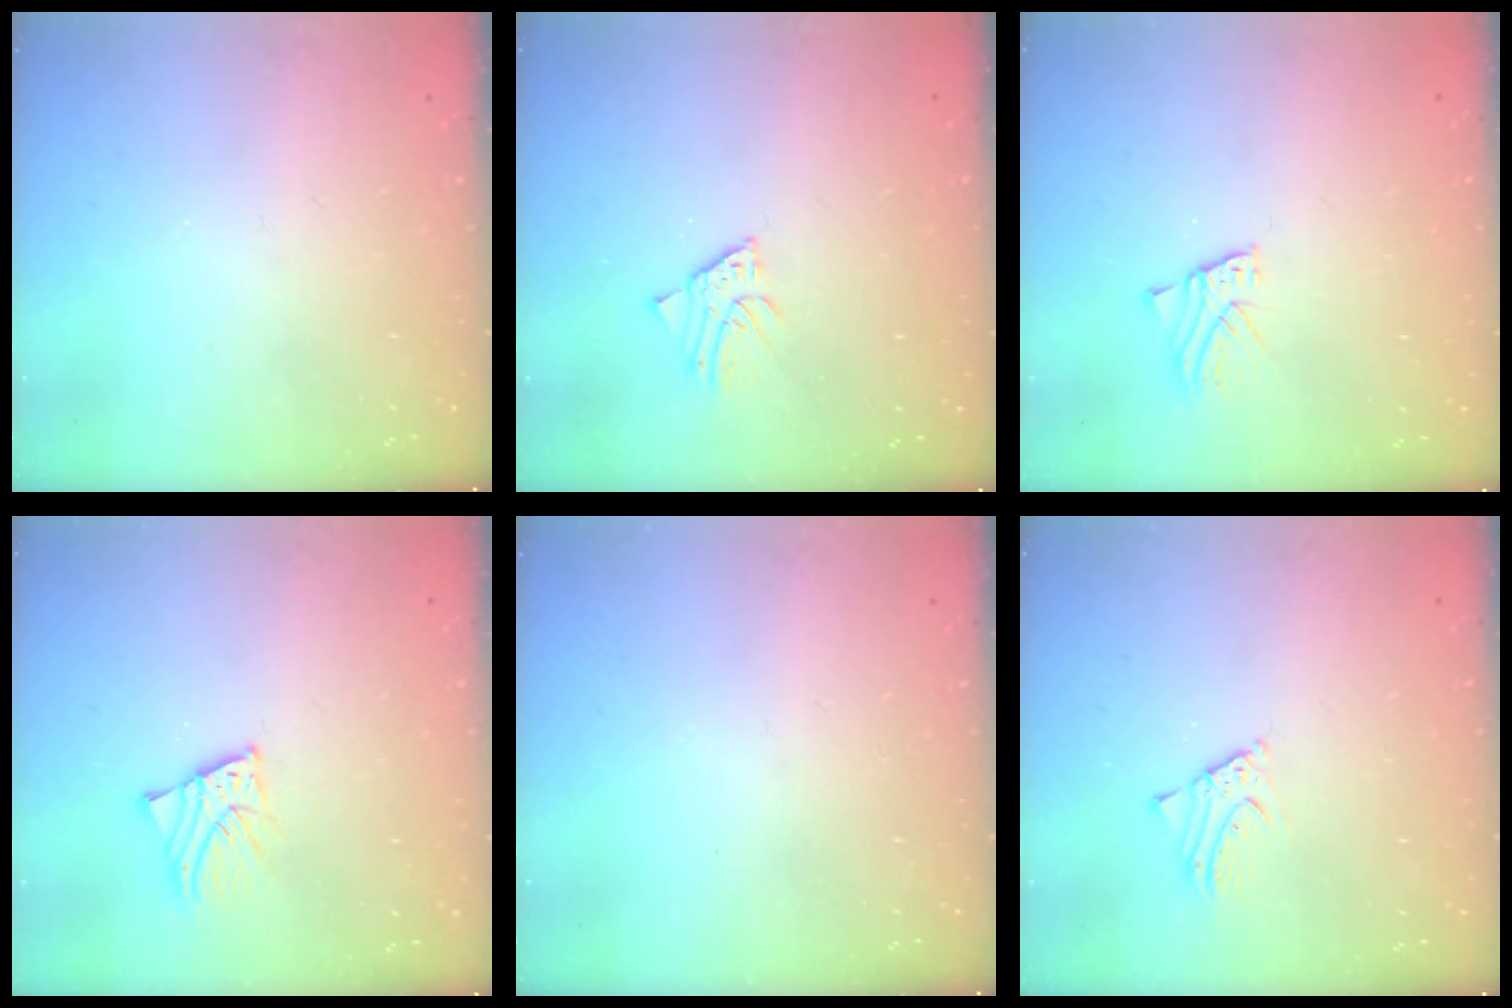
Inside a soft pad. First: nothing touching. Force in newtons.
{"total": 2.6, "press": 2.6, "slide": 0.2}
{"total": 2.2, "press": 2.2, "slide": 0.2}
{"total": 2.9, "press": 2.9, "slide": 0.2}
{"total": 0.0}
{"total": 2.4, "press": 2.4, "slide": 0.1}